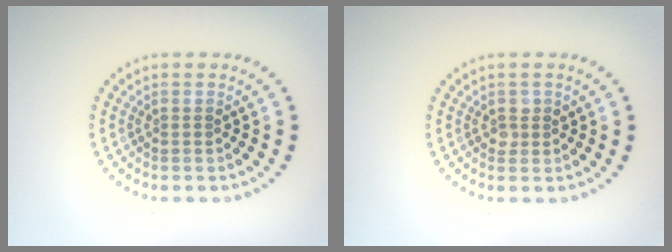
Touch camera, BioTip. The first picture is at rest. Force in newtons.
{"total": 1.2, "press": 1.1, "slide": 0.5}